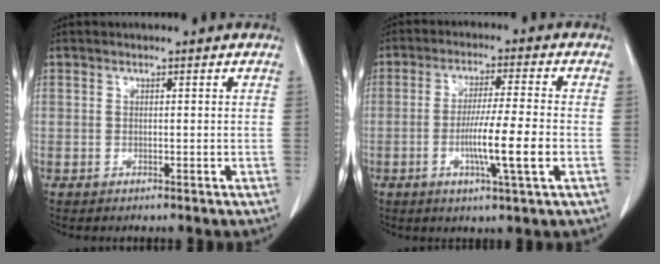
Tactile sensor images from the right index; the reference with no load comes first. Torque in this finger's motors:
{"motor_torque": [1.14, -0.63, 0.71, 0.13]}